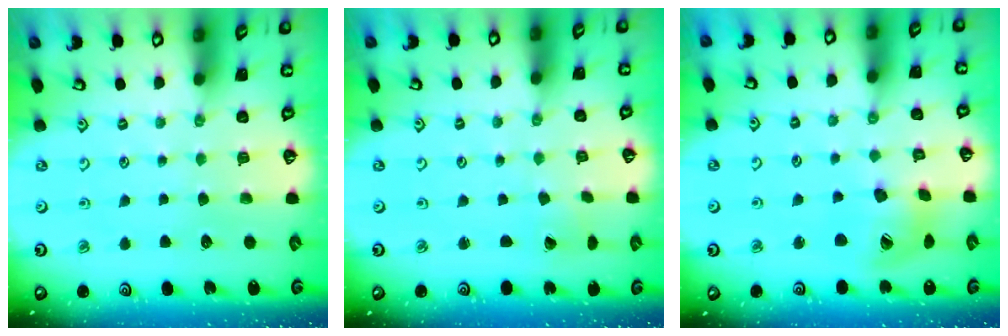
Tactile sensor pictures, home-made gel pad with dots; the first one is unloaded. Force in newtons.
{"total": 0.9, "press": 0.9, "slide": 0.1}
{"total": 12.6, "press": 12.5, "slide": 1.9}